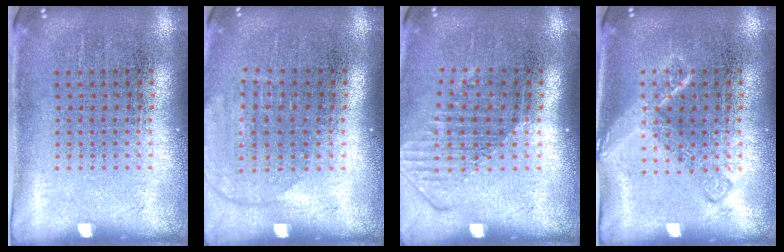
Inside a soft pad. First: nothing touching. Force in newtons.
{"total": 1.3, "press": 1.1, "slide": 0.8}
{"total": 1.6, "press": 1.1, "slide": 1.1}
{"total": 1.7, "press": 1.7, "slide": 0.3}